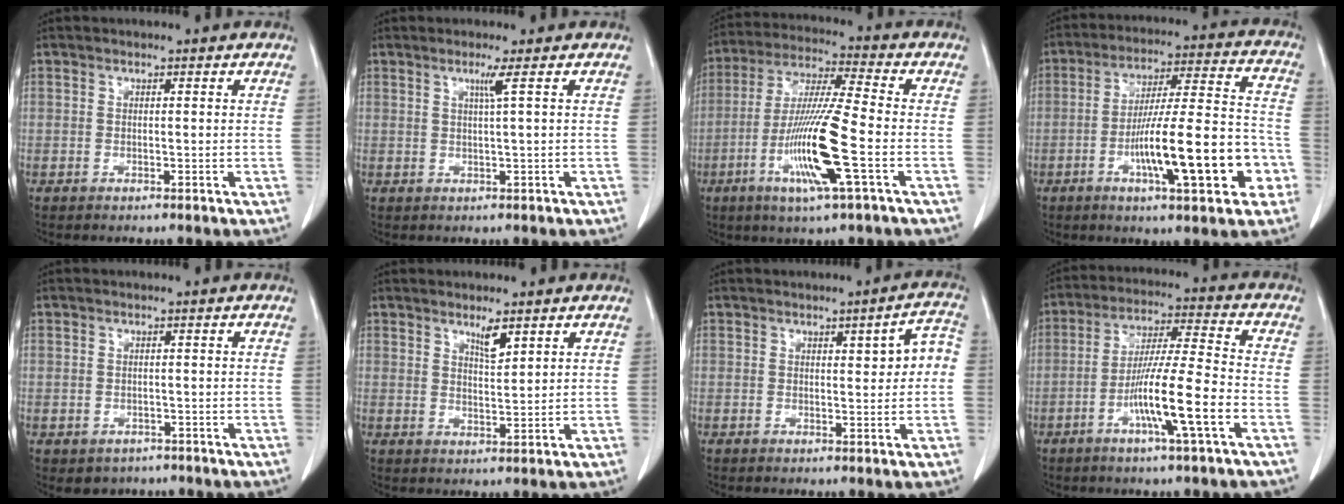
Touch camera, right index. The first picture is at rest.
{"total": 1.8, "force": [0.7, -0.8, 1.5], "torque": [-0.034, -0.004, 0.016]}
{"total": 14.0, "force": [-4.5, 0.0, 13.3], "torque": [-0.266, -0.016, -0.089]}
{"total": 17.2, "force": [-5.8, 2.7, 15.9], "torque": [-0.258, 0.014, -0.086]}
{"total": 2.8, "force": [-1.7, 2.2, 0.4], "torque": [-0.004, 0.005, -0.020]}
{"total": 2.9, "force": [2.1, 0.5, 2.0], "torque": [-0.039, -0.006, 0.039]}
{"total": 4.5, "force": [0.5, 1.0, 4.4], "torque": [-0.055, 0.016, 0.006]}
{"total": 11.7, "force": [-4.5, -0.4, 10.8], "torque": [-0.198, -0.002, -0.084]}